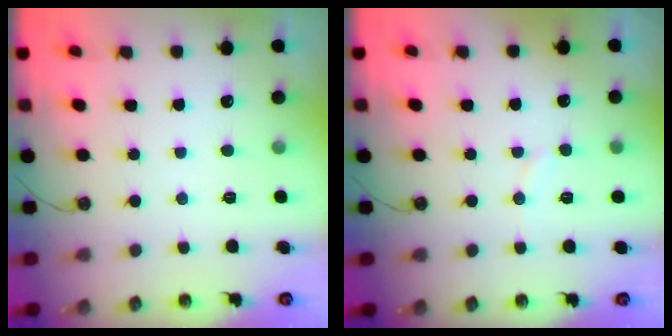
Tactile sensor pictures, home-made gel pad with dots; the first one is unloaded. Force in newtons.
{"total": 5.3, "press": 5.2, "slide": 0.7}